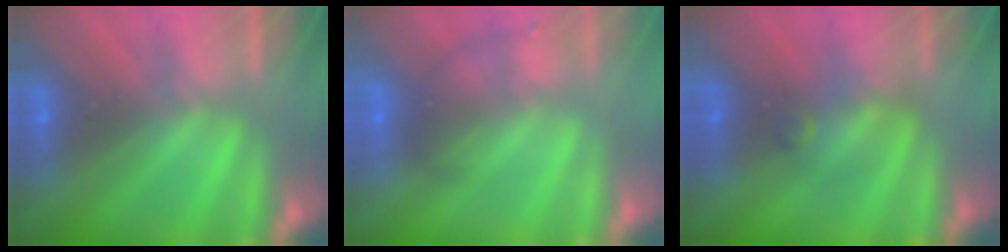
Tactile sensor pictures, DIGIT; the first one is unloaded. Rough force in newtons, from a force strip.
{"total": 1.2}
{"total": 2.4}